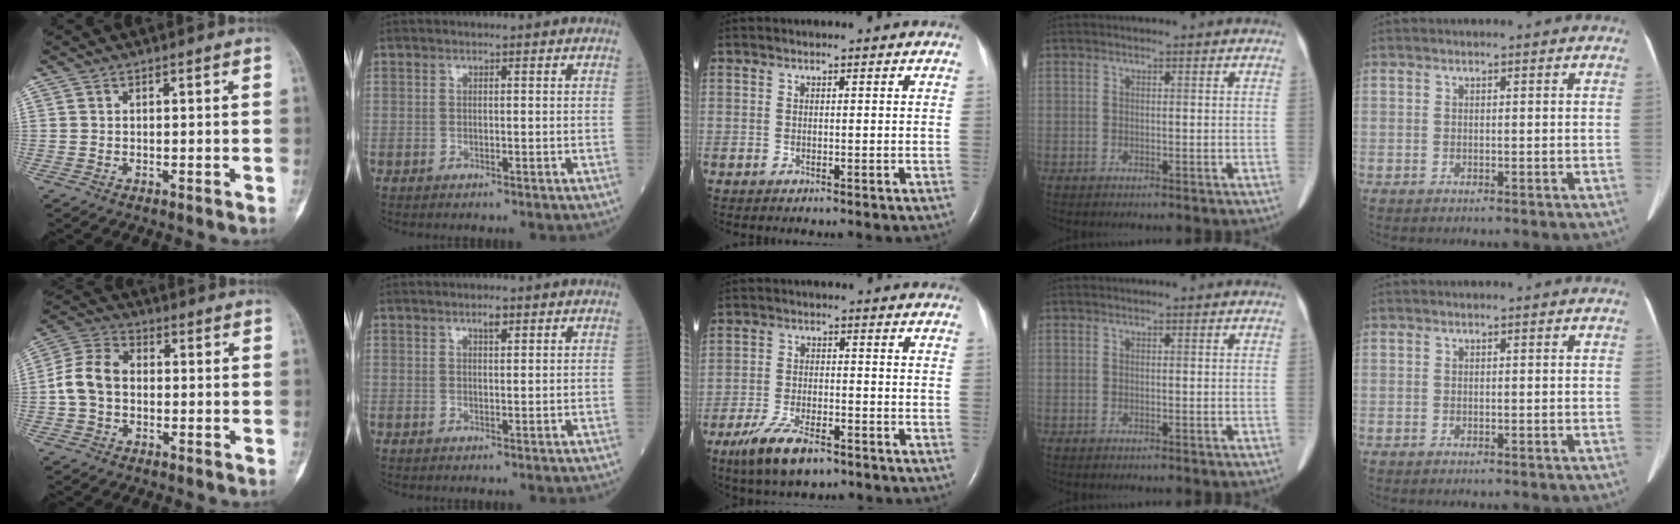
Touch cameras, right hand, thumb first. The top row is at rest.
{"thumb": {"total": 8.3, "force": [-0.5, 6.3, 5.4], "torque": [-0.097, 0.027, -0.022]}, "index": {"total": 2.0, "force": [1.1, 0.7, 1.4], "torque": [-0.032, 0.001, 0.022]}, "middle": {"total": 8.3, "force": [-5.6, 2.6, 5.6], "torque": [-0.116, -0.011, -0.096]}}